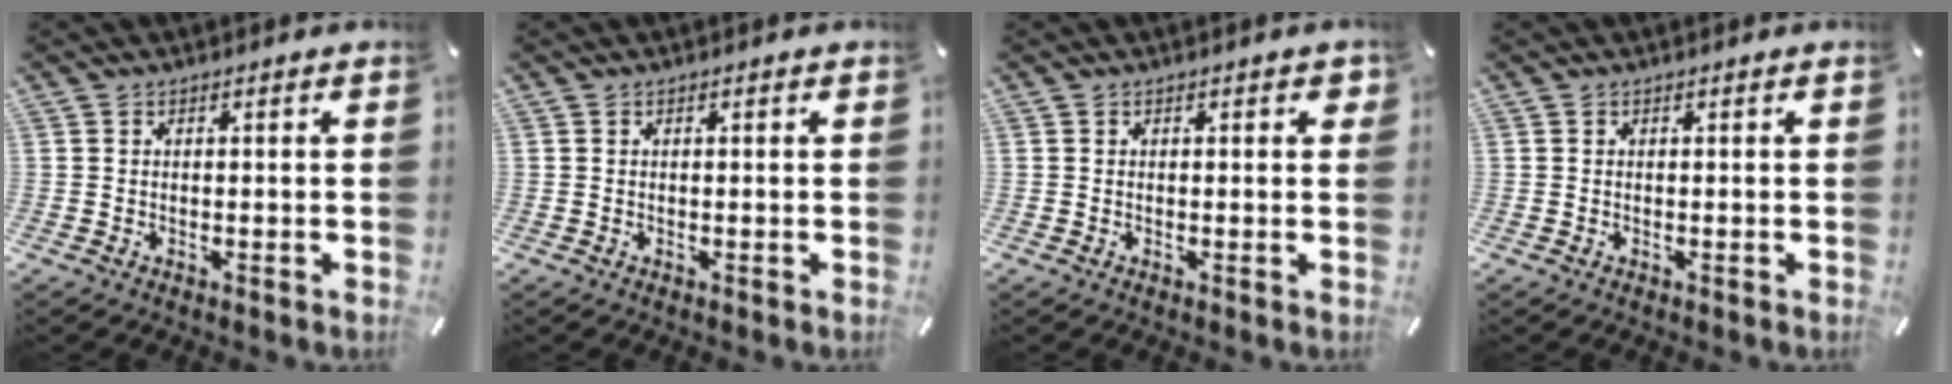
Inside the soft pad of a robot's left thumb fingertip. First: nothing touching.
{"total": 0.0}
{"total": 1.3, "force": [0.3, 0.7, 1.1], "torque": [-0.015, 0.002, 0.001]}
{"total": 0.0}